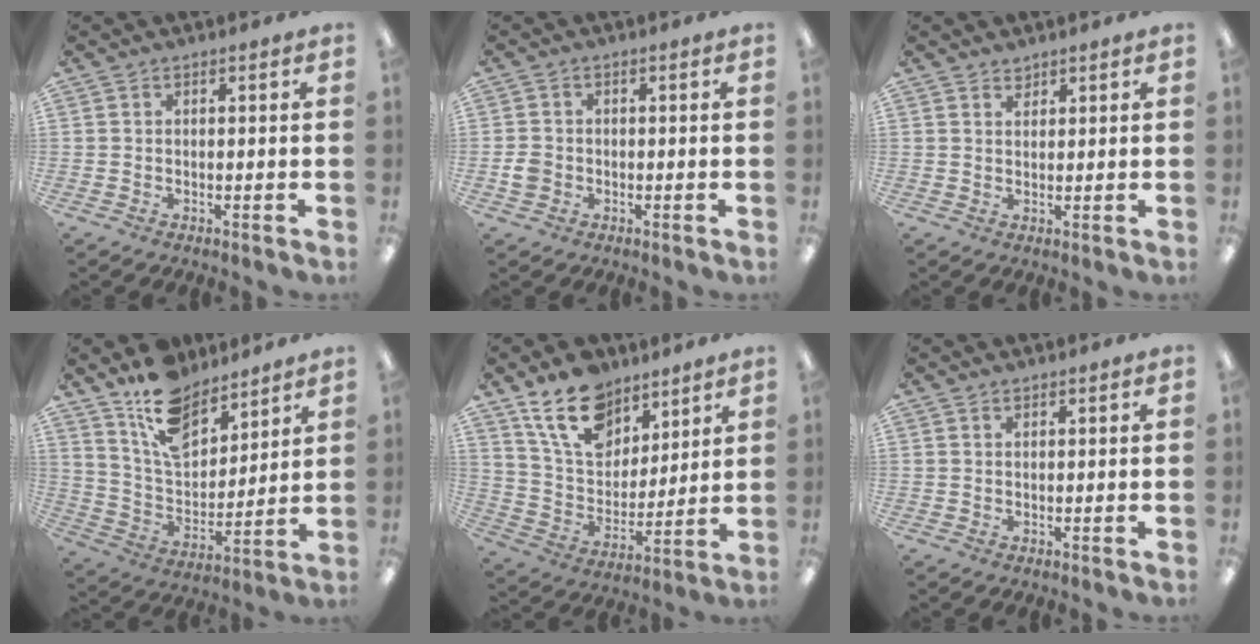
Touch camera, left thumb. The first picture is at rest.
{"total": 2.9, "force": [-0.6, 2.5, 1.3], "torque": [-0.021, 0.006, -0.011]}
{"total": 1.9, "force": [1.7, 0.8, 0.2], "torque": [0.003, -0.006, 0.031]}
{"total": 14.5, "force": [11.0, 7.3, 5.9], "torque": [-0.116, -0.065, 0.208]}
{"total": 17.3, "force": [11.7, 10.1, 7.8], "torque": [-0.145, -0.053, 0.220]}
{"total": 0.6, "force": [0.6, 0.1, 0.1], "torque": [-0.002, 0.001, 0.011]}